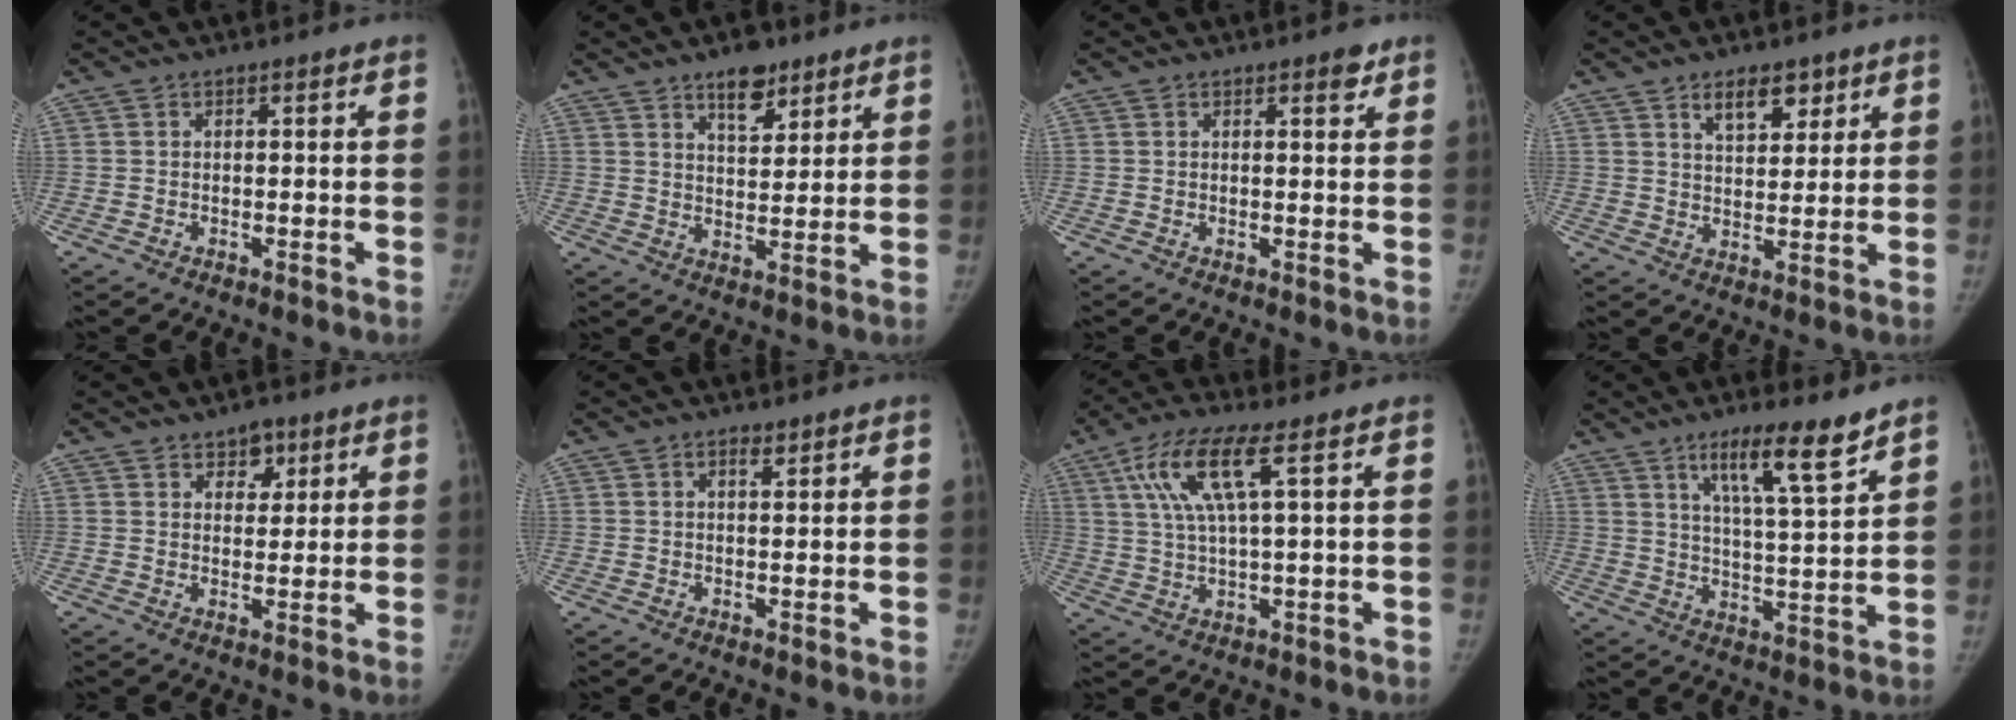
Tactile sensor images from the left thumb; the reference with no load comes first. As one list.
[{"total": 7.2, "force": [5.0, 3.3, 4.0], "torque": [-0.032, -0.030, 0.078]}, {"total": 2.0, "force": [1.3, 0.7, 1.3], "torque": [-0.012, -0.007, 0.017]}, {"total": 6.7, "force": [4.1, 3.4, 4.0], "torque": [-0.035, -0.026, 0.067]}, {"total": 4.5, "force": [2.6, 3.0, 2.0], "torque": [0.004, -0.013, 0.039]}, {"total": 1.6, "force": [1.1, 0.6, 1.0], "torque": [-0.012, -0.006, 0.018]}, {"total": 10.2, "force": [4.1, 2.0, 9.1], "torque": [-0.204, 0.002, 0.079]}, {"total": 10.9, "force": [7.4, 1.3, 7.9], "torque": [-0.122, -0.049, 0.126]}]